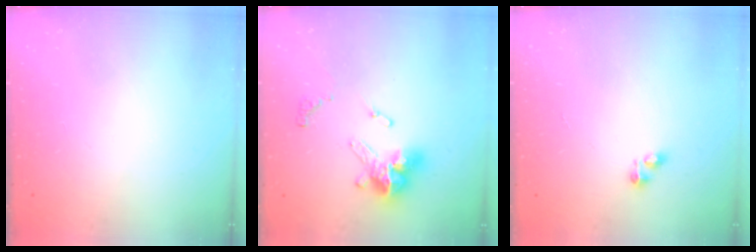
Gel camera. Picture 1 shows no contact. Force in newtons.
{"total": 13.1, "press": 13.0, "slide": 1.4}
{"total": 2.8, "press": 2.8, "slide": 0.4}